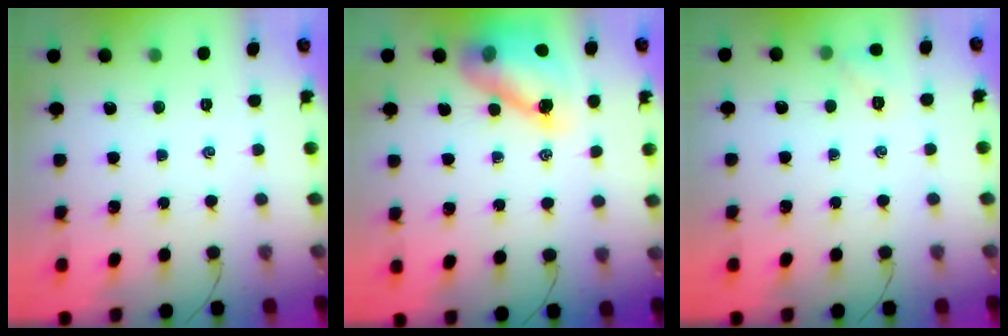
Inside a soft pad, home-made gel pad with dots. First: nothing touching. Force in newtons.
{"total": 13.8, "press": 13.2, "slide": 4.1}
{"total": 5.5, "press": 5.3, "slide": 1.5}